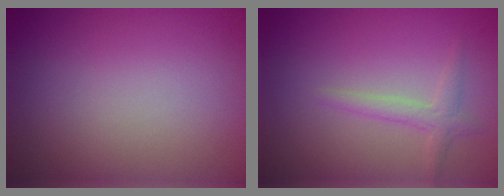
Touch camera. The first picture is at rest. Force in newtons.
{"total": 1.6, "press": 1.6, "slide": 0.1}